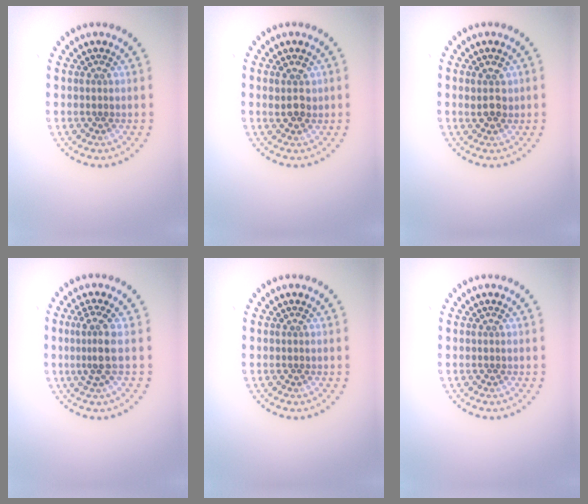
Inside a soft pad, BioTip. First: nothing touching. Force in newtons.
{"total": 1.8, "press": 1.7, "slide": 0.7}
{"total": 1.8, "press": 1.7, "slide": 0.7}
{"total": 2.5, "press": 1.8, "slide": 1.8}
{"total": 0.0}
{"total": 0.0}